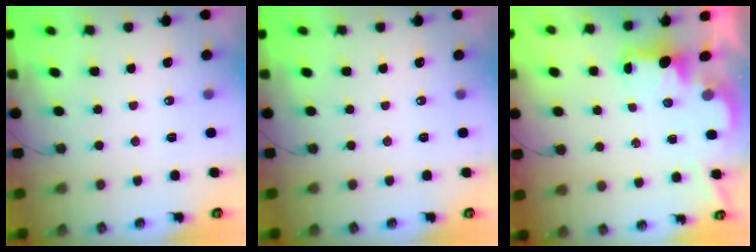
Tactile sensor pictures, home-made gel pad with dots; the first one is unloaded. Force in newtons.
{"total": 0.0}
{"total": 2.2, "press": 2.0, "slide": 0.8}